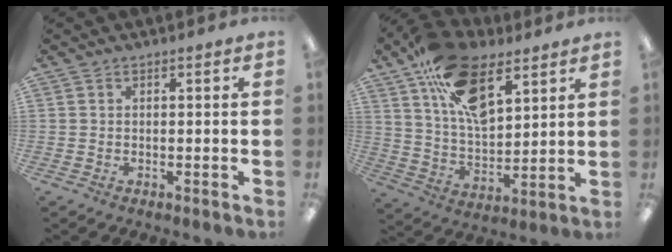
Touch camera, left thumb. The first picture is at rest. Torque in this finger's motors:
{"motor_torque": [0.51, 0.54, 1.56, -1.20, 0.47]}